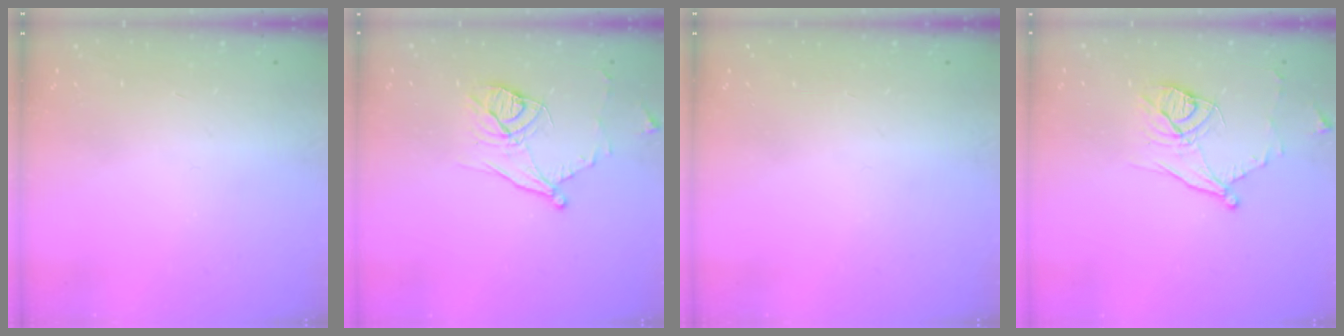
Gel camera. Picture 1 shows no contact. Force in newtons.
{"total": 11.3, "press": 11.0, "slide": 2.3}
{"total": 0.0}
{"total": 11.3, "press": 11.0, "slide": 2.3}